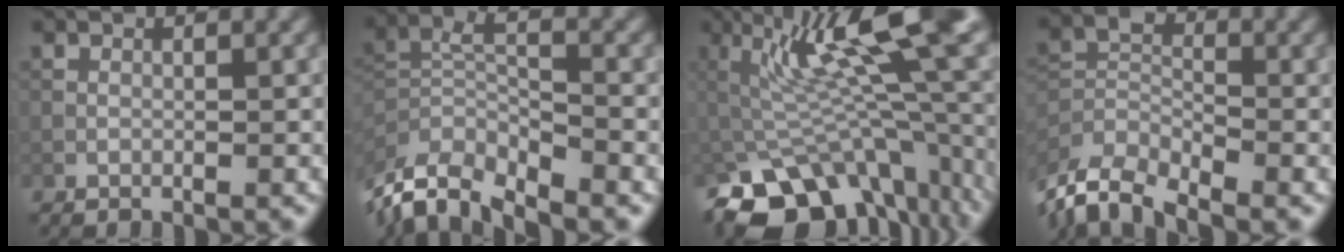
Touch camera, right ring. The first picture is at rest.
{"total": 9.5, "force": [-6.7, 2.8, 6.1], "torque": [-0.128, -0.002, -0.117]}
{"total": 12.2, "force": [-3.9, 4.7, 10.6], "torque": [-0.164, 0.003, -0.044]}
{"total": 7.6, "force": [-6.1, 2.8, 3.5], "torque": [-0.072, -0.009, -0.123]}